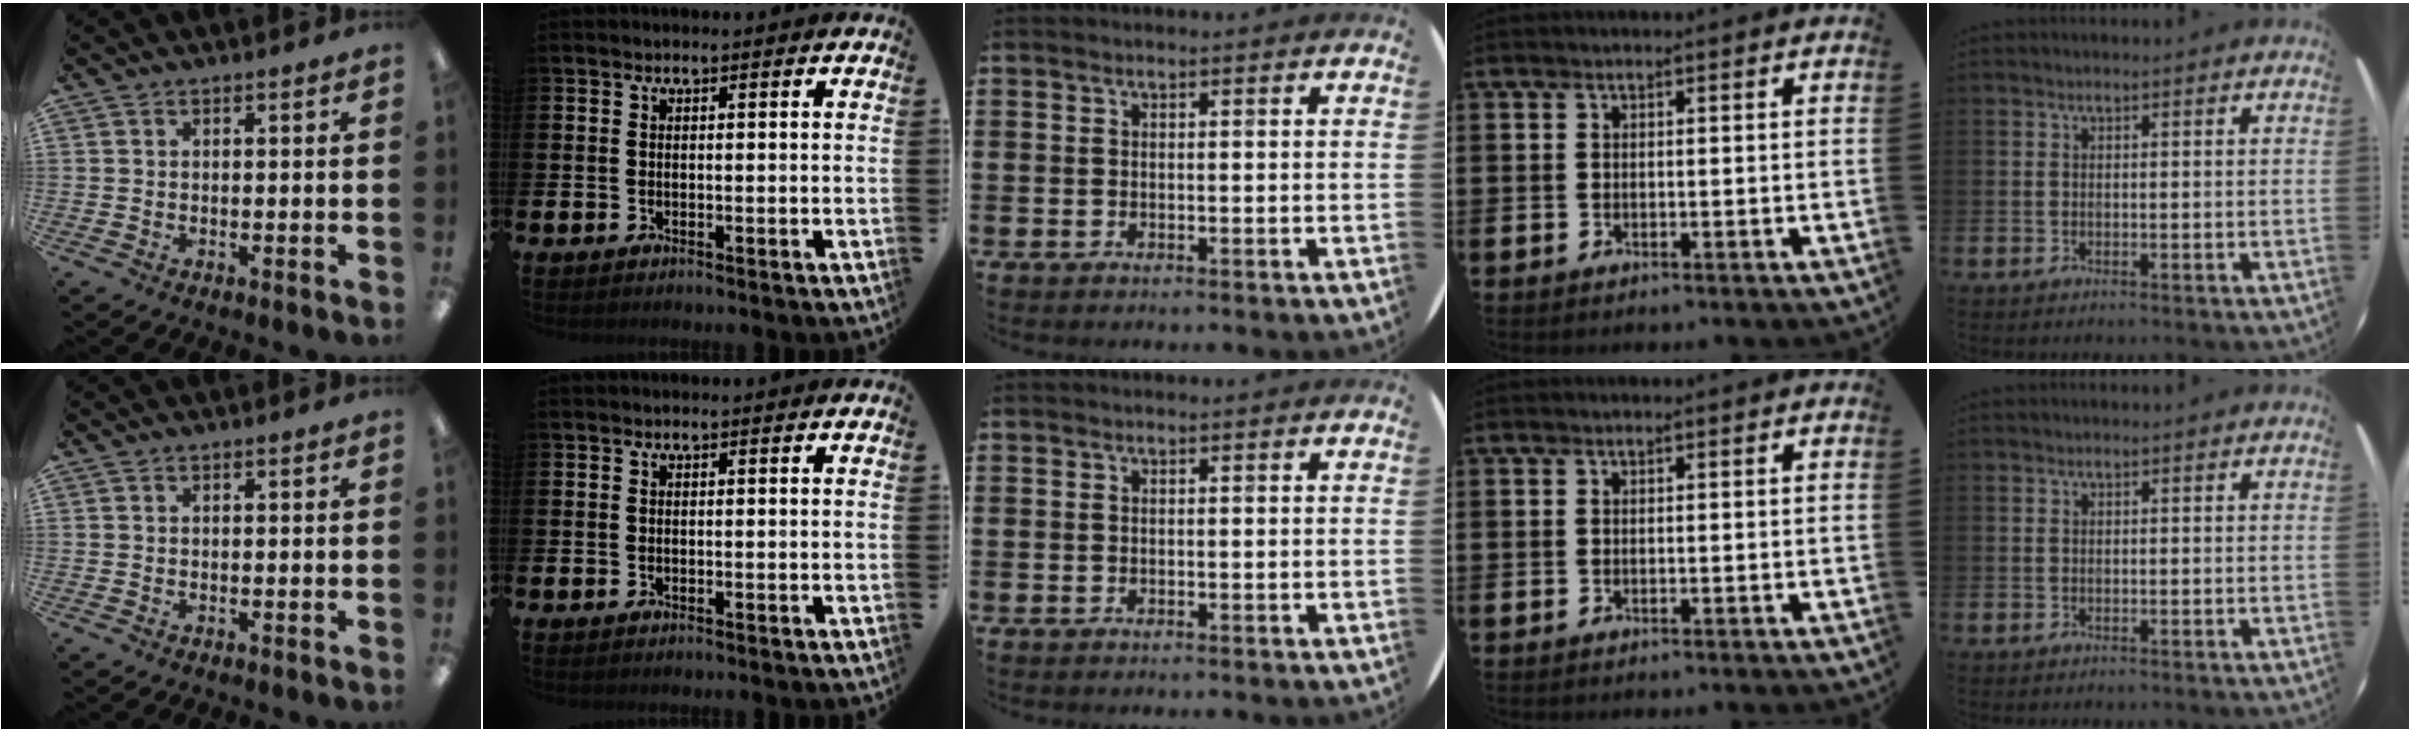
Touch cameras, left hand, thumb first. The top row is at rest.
{}